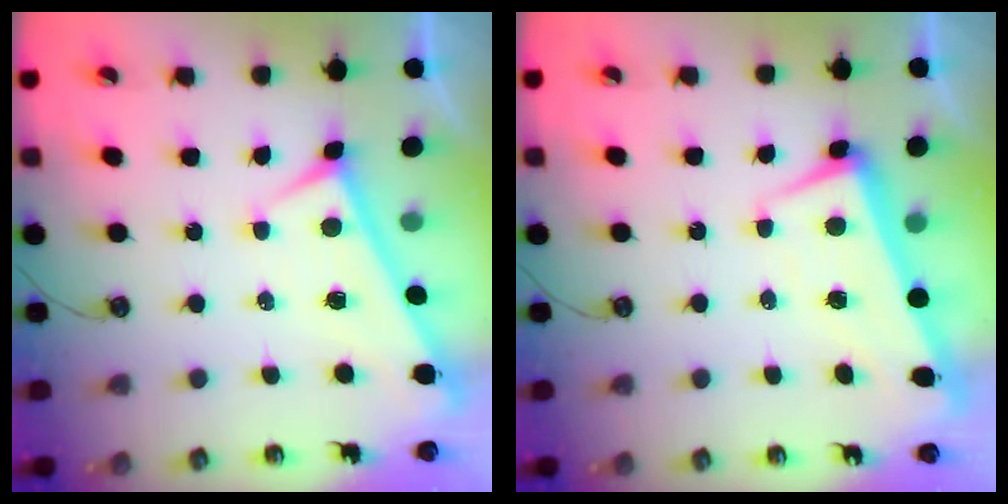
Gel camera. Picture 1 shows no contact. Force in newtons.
{"total": 2.3, "press": 1.5, "slide": 1.7}